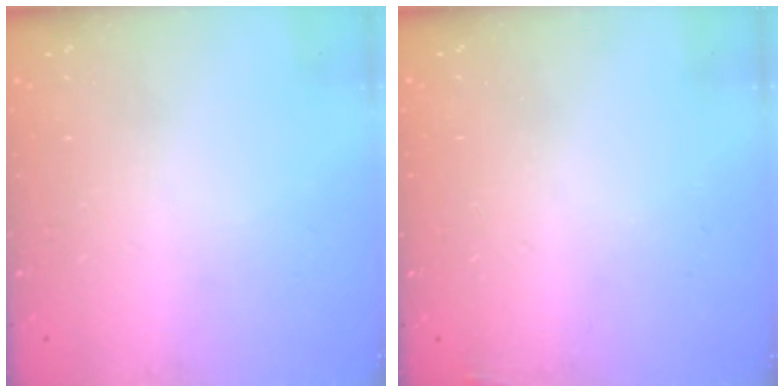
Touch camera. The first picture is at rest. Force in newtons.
{"total": 2.2, "press": 2.1, "slide": 0.7}